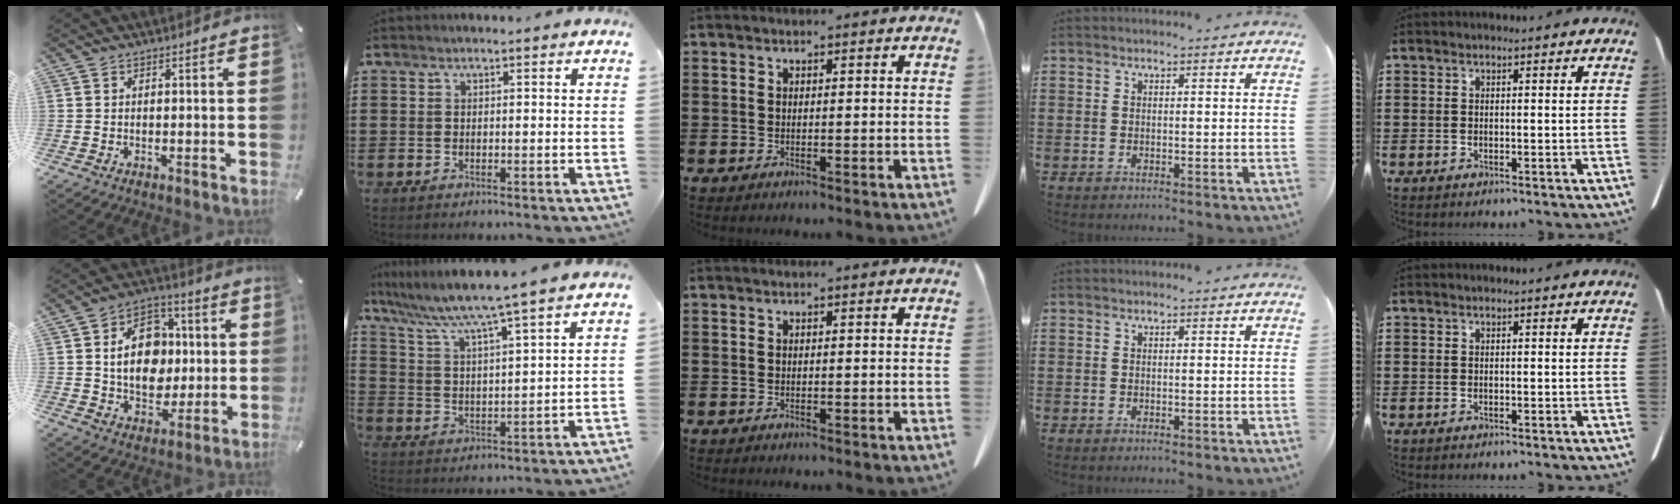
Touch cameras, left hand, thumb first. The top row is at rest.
{"thumb": {"total": 14.4, "force": [0.7, 11.5, 8.6], "torque": [-0.139, 0.015, 0.016]}, "index": {"total": 6.1, "force": [5.2, -1.4, 2.7], "torque": [-0.077, -0.042, 0.081]}}